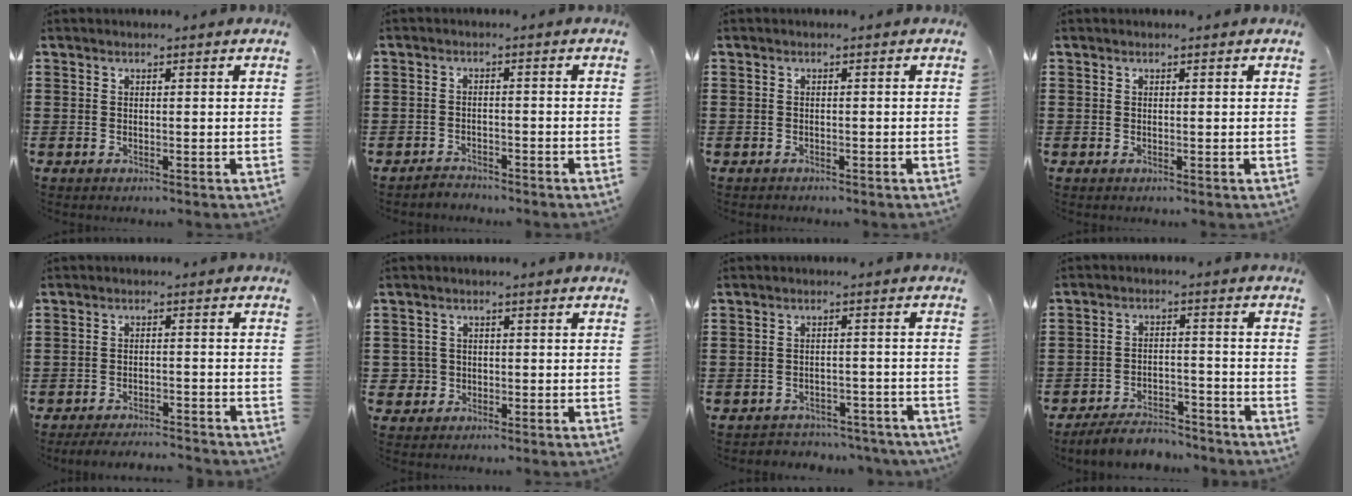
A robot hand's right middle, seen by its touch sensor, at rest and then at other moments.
{"total": 2.4, "force": [-2.3, 0.6, -0.3], "torque": [-0.002, 0.001, -0.052]}
{"total": 0.8, "force": [-0.7, 0.3, -0.1], "torque": [0.001, 0.003, -0.016]}
{"total": 0.0}
{"total": 3.5, "force": [-3.4, 0.2, 0.7], "torque": [-0.013, 0.003, -0.070]}
{"total": 2.8, "force": [-0.7, 2.7, 0.5], "torque": [-0.029, 0.002, -0.020]}
{"total": 3.0, "force": [-3.0, 0.5, -0.1], "torque": [-0.006, 0.001, -0.065]}
{"total": 5.5, "force": [-5.2, 1.0, 1.1], "torque": [-0.023, 0.008, -0.105]}